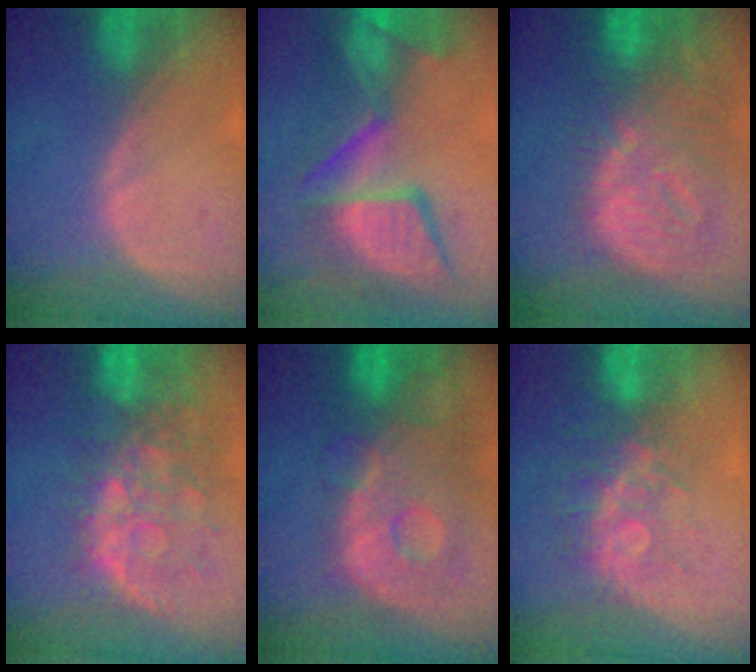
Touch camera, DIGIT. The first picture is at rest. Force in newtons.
{"total": 12.5, "press": 11.3, "slide": 5.3}
{"total": 12.7, "press": 10.9, "slide": 6.4}
{"total": 11.1, "press": 9.7, "slide": 5.4}
{"total": 12.9, "press": 10.6, "slide": 7.3}
{"total": 8.4, "press": 7.1, "slide": 4.5}